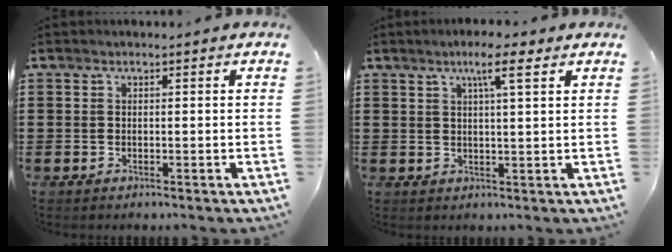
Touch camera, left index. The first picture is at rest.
{"total": 5.5, "force": [3.2, 0.6, 4.4], "torque": [-0.079, 0.001, 0.049]}